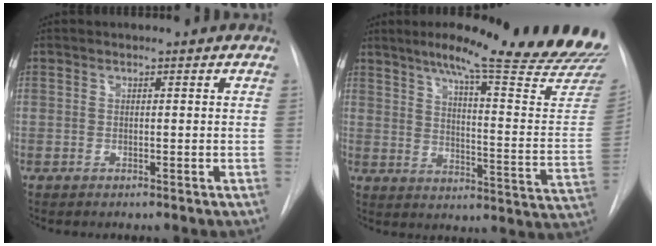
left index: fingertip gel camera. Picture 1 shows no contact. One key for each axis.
{"total": 25.9, "fx": 22.0, "fy": 0.6, "fz": 13.7, "tx": -0.174, "ty": -0.100, "tz": 0.269}